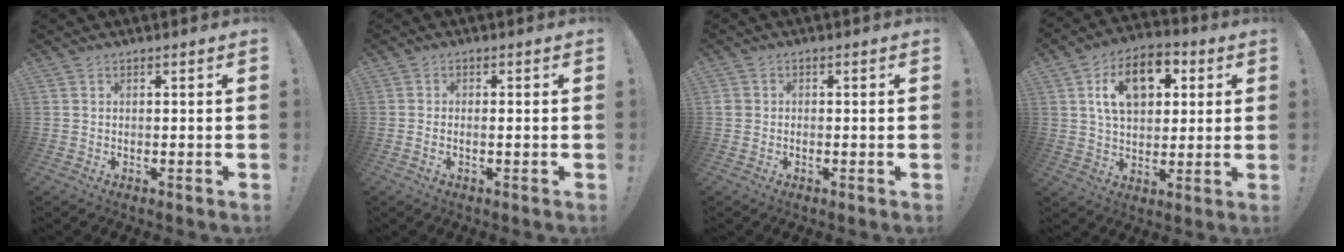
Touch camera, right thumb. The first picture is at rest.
{"total": 1.3, "force": [-0.5, 0.2, 1.2], "torque": [-0.029, 0.004, -0.007]}
{"total": 1.6, "force": [-0.4, 1.5, 0.3], "torque": [-0.012, 0.008, -0.007]}
{"total": 14.5, "force": [5.3, 9.7, 9.5], "torque": [-0.143, 0.000, 0.098]}